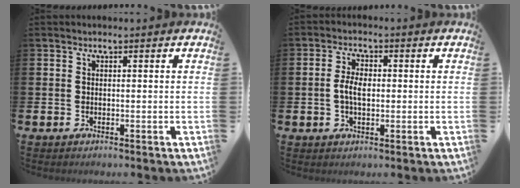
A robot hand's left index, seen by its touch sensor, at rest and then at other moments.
{"total": 3.8, "force": [0.0, 2.0, 3.1], "torque": [-0.044, 0.001, -0.006]}